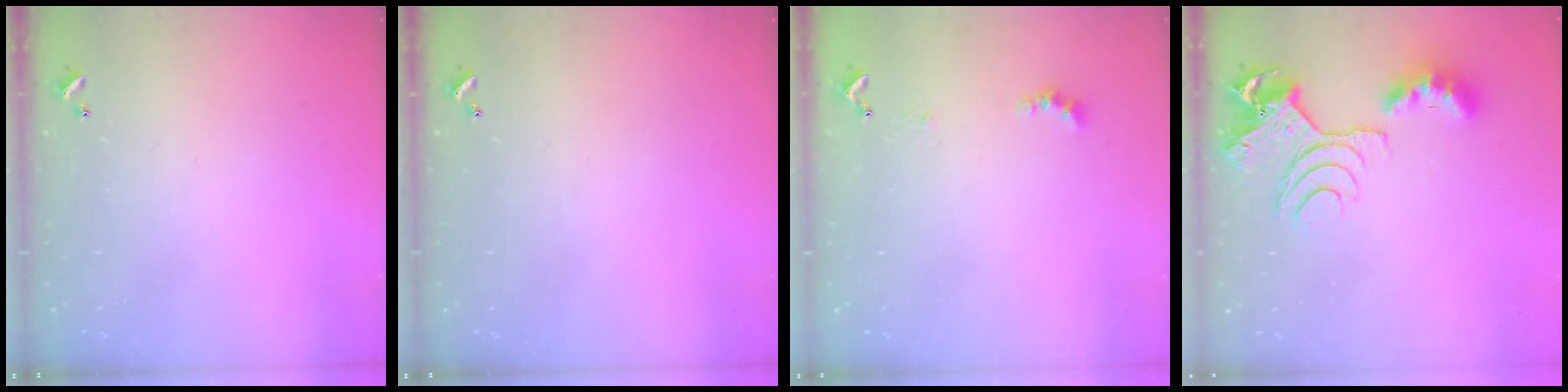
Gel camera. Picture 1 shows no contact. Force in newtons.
{"total": 0.0}
{"total": 1.5, "press": 1.4, "slide": 0.5}
{"total": 10.0, "press": 9.9, "slide": 1.2}